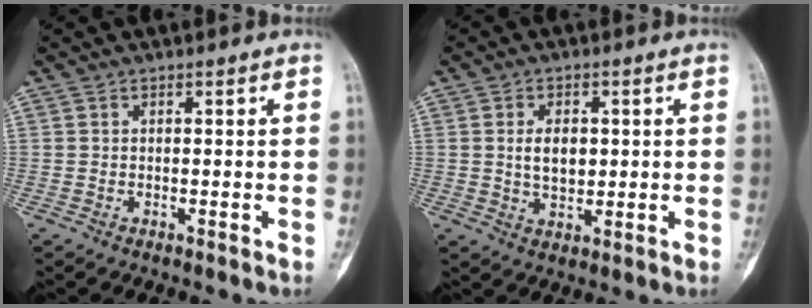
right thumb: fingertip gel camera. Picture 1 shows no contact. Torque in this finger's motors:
{"motor_torque": [-0.38, 0.53, 0.06, -0.02, 0.03]}